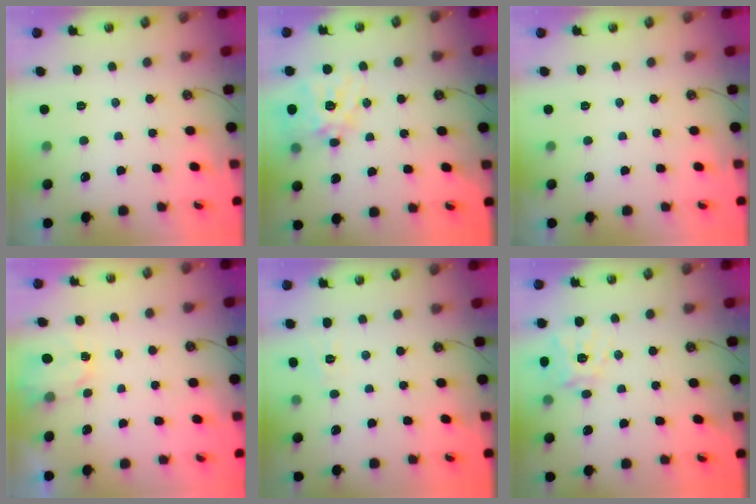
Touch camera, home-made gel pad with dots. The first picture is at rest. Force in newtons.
{"total": 16.8, "press": 16.6, "slide": 2.7}
{"total": 0.0}
{"total": 2.3, "press": 2.3, "slide": 0.4}
{"total": 3.7, "press": 3.7, "slide": 0.5}
{"total": 14.1, "press": 14.0, "slide": 1.8}